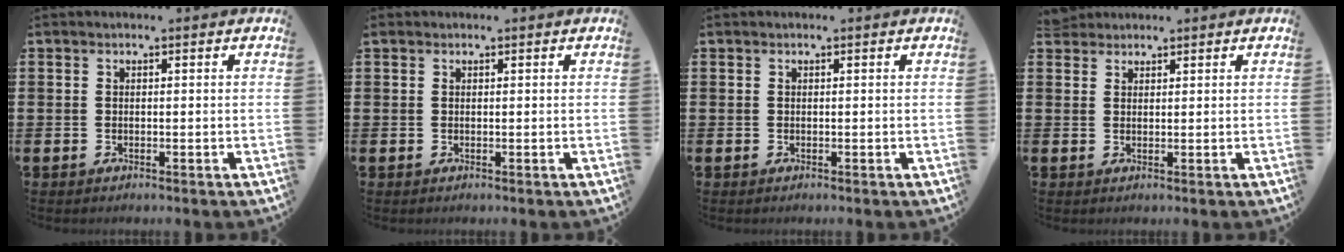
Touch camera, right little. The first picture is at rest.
{"total": 0.0}
{"total": 0.0}
{"total": 2.0, "force": [1.8, 0.7, 0.0], "torque": [0.003, 0.001, 0.034]}